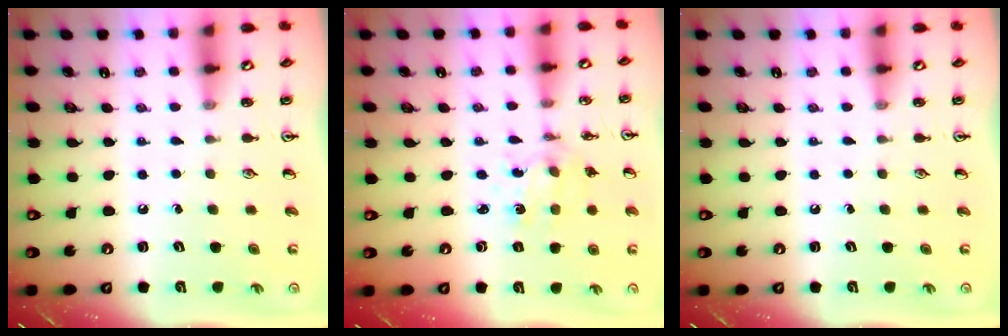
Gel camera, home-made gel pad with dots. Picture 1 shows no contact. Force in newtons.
{"total": 2.3, "press": 2.3, "slide": 0.4}
{"total": 0.0}